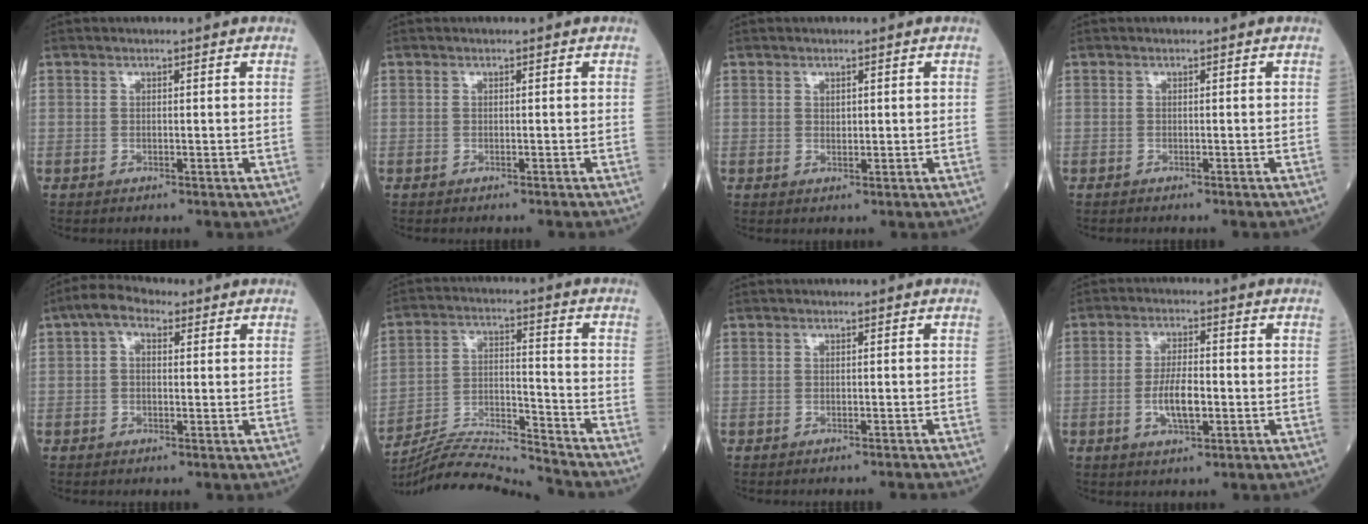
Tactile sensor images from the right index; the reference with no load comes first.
{"total": 1.1, "force": [-1.1, -0.2, 0.4], "torque": [-0.002, 0.001, -0.015]}
{"total": 0.9, "force": [0.3, 0.5, 0.6], "torque": [-0.009, -0.003, 0.008]}
{"total": 1.4, "force": [-1.3, -0.1, 0.6], "torque": [-0.006, 0.001, -0.017]}
{"total": 4.0, "force": [1.4, 2.4, 2.9], "torque": [-0.057, 0.025, 0.020]}
{"total": 13.2, "force": [-12.9, -2.1, 1.8], "torque": [-0.037, 0.017, -0.236]}
{"total": 2.4, "force": [-2.3, -0.6, 0.4], "torque": [-0.002, -0.002, -0.029]}
{"total": 5.7, "force": [-1.4, 1.7, 5.3], "torque": [-0.106, 0.001, -0.025]}